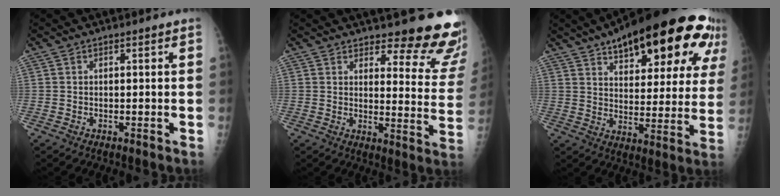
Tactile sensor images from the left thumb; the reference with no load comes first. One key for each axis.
{"total": 16.4, "fx": 14.4, "fy": 4.4, "fz": 6.6, "tx": -0.031, "ty": -0.128, "tz": 0.154}
{"total": 27.1, "fx": 15.9, "fy": 10.5, "fz": 19.3, "tx": -0.240, "ty": -0.026, "tz": 0.218}